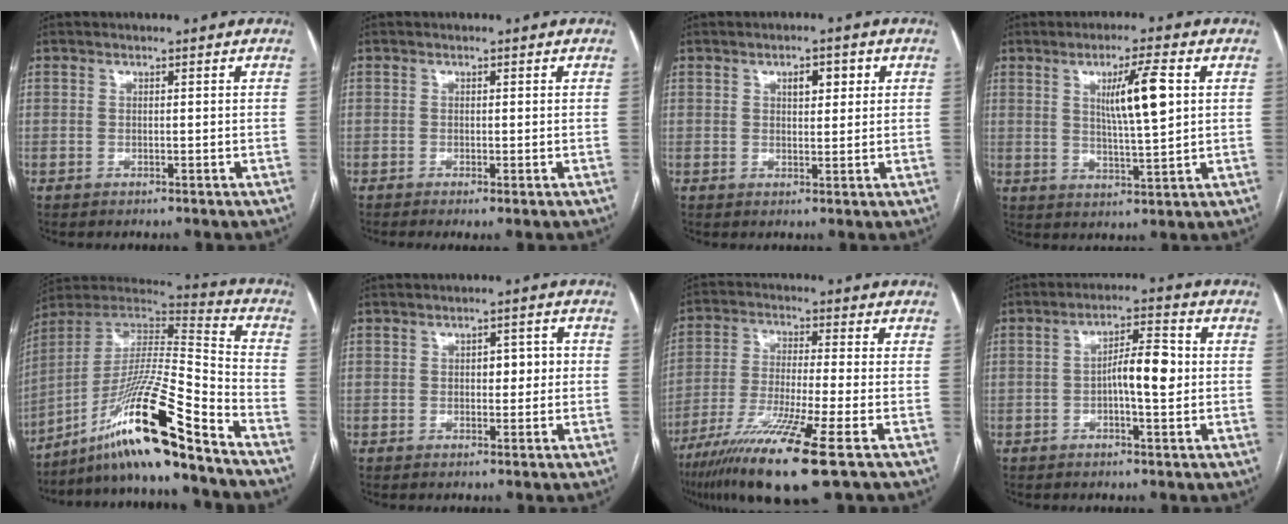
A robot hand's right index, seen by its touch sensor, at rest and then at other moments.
{"total": 1.2, "force": [-0.6, 0.1, 1.0], "torque": [-0.018, -0.003, -0.010]}
{"total": 3.4, "force": [1.4, 1.6, 2.7], "torque": [-0.042, 0.007, 0.021]}
{"total": 8.3, "force": [2.3, 0.4, 8.0], "torque": [-0.138, -0.003, 0.040]}
{"total": 20.2, "force": [-14.0, -0.2, 14.5], "torque": [-0.289, -0.004, -0.255]}
{"total": 3.4, "force": [0.2, 1.8, 2.9], "torque": [-0.037, 0.014, 0.004]}
{"total": 14.6, "force": [-8.5, -0.6, 11.8], "torque": [-0.236, -0.042, -0.153]}
{"total": 6.8, "force": [-0.1, 1.6, 6.6], "torque": [-0.111, 0.013, -0.004]}